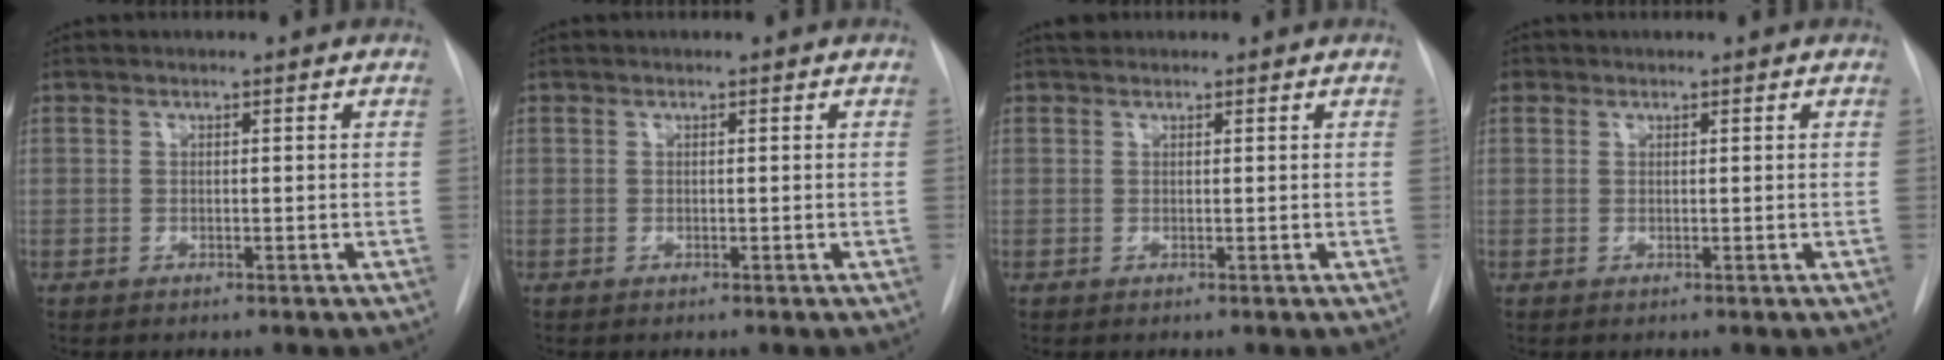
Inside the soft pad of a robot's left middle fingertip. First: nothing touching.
{"total": 0.0}
{"total": 1.2, "force": [1.1, 0.6, 0.2], "torque": [-0.009, 0.014, 0.018]}
{"total": 0.8, "force": [0.4, 0.7, 0.1], "torque": [0.002, 0.004, 0.005]}